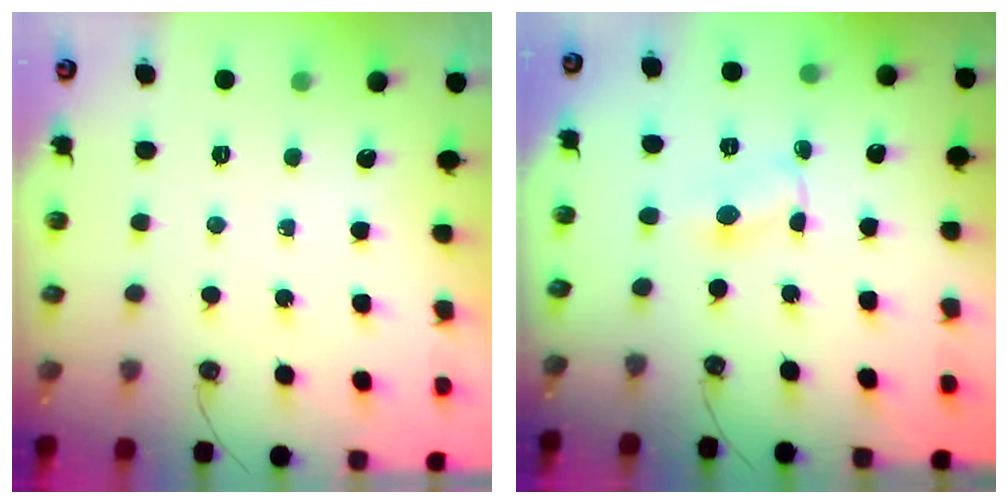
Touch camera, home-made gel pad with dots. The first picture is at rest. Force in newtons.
{"total": 0.9, "press": 0.9, "slide": 0.1}